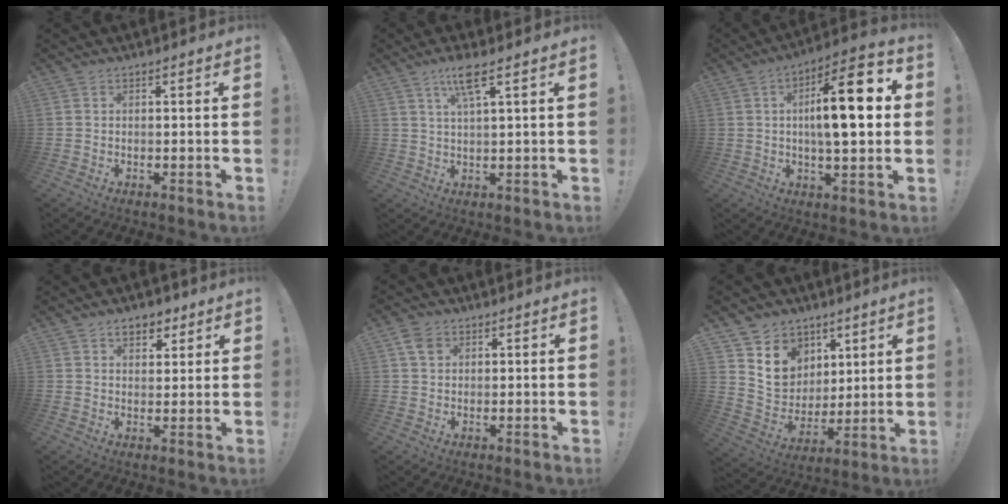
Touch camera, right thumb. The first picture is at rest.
{"total": 6.6, "force": [3.5, 0.9, 5.5], "torque": [-0.099, -0.001, 0.055]}
{"total": 16.4, "force": [1.7, 5.1, 15.4], "torque": [-0.250, 0.005, 0.016]}
{"total": 6.4, "force": [3.8, 4.1, 3.1], "torque": [-0.035, -0.009, 0.067]}
{"total": 4.1, "force": [1.7, 3.1, 2.1], "torque": [-0.037, 0.004, 0.035]}
{"total": 12.4, "force": [6.6, 10.1, 2.5], "torque": [-0.036, -0.053, 0.139]}